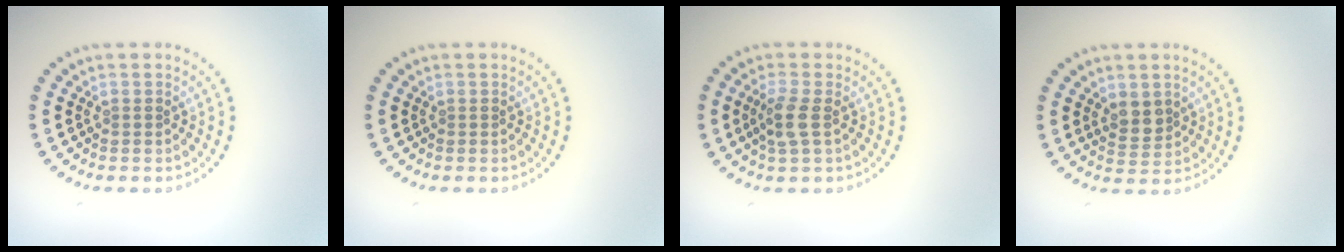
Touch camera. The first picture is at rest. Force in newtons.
{"total": 0.0}
{"total": 2.3, "press": 2.1, "slide": 0.9}
{"total": 2.1, "press": 2.0, "slide": 0.9}